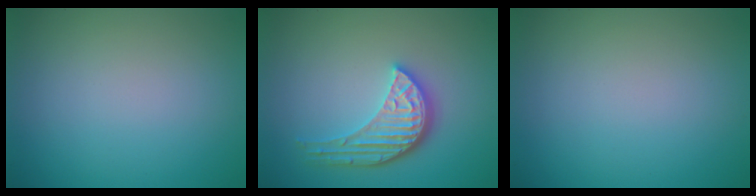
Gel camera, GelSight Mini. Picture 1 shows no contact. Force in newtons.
{"total": 4.5, "press": 3.7, "slide": 2.6}
{"total": 0.0}